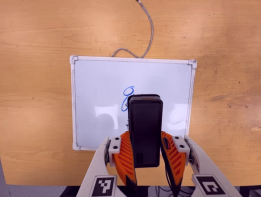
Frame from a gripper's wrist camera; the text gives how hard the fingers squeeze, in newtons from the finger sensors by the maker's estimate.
{"total": 5.7, "left": 5.0, "right": 6.3}